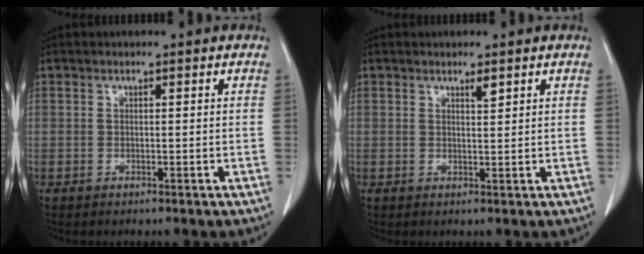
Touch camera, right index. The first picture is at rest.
{"total": 1.2, "force": [0.8, 0.1, 0.8], "torque": [-0.016, -0.005, 0.015]}